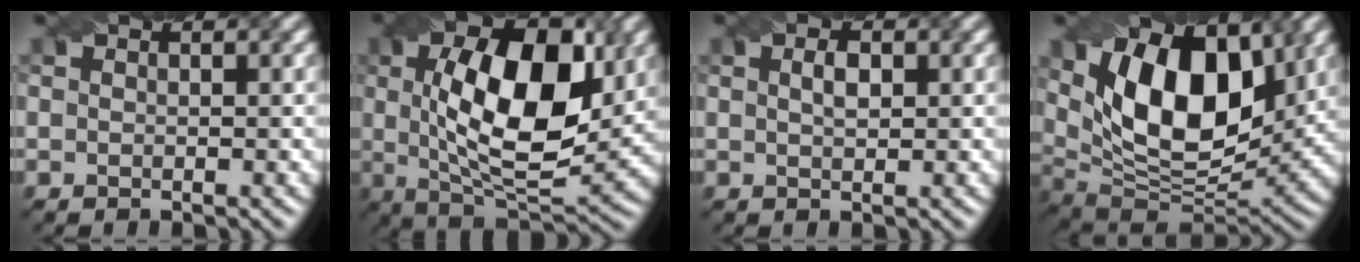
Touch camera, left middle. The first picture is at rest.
{"total": 11.7, "force": [2.0, 5.3, 10.2], "torque": [-0.154, 0.009, 0.029]}
{"total": 1.3, "force": [0.1, 0.6, 1.1], "torque": [-0.021, 0.005, 0.007]}
{"total": 13.4, "force": [4.0, 7.0, 10.6], "torque": [-0.166, 0.005, 0.067]}